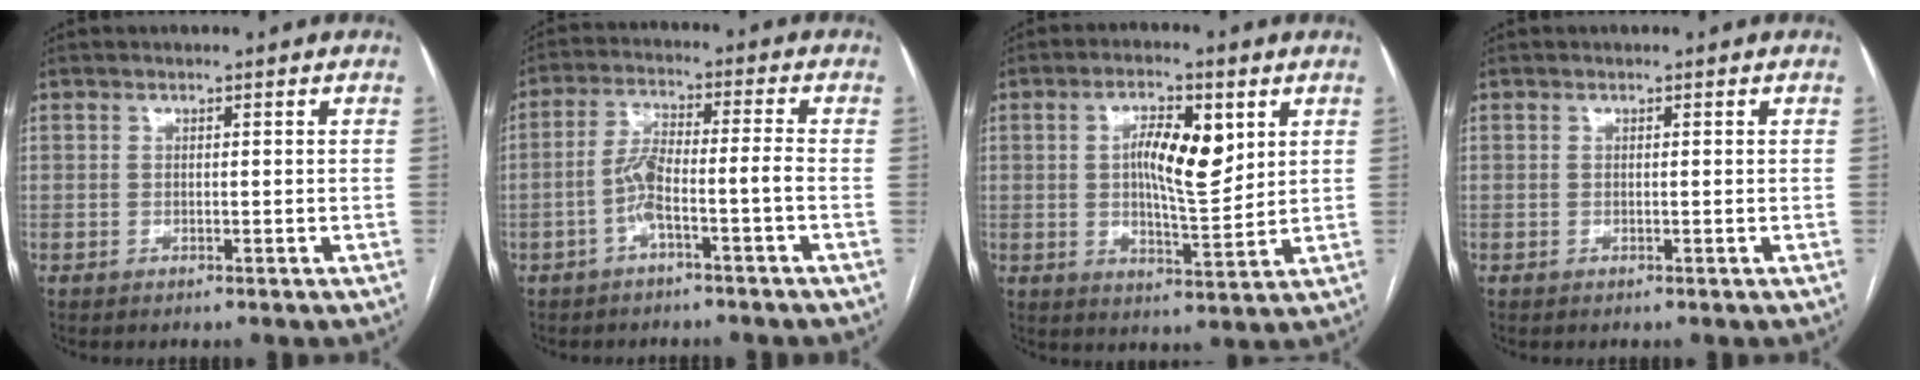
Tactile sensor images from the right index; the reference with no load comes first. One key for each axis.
{"total": 6.0, "fx": -2.5, "fy": 0.2, "fz": 5.4, "tx": -0.112, "ty": 0.026, "tz": -0.045}
{"total": 9.3, "fx": 2.6, "fy": 2.8, "fz": 8.5, "tx": -0.145, "ty": 0.005, "tz": 0.045}
{"total": 0.0}